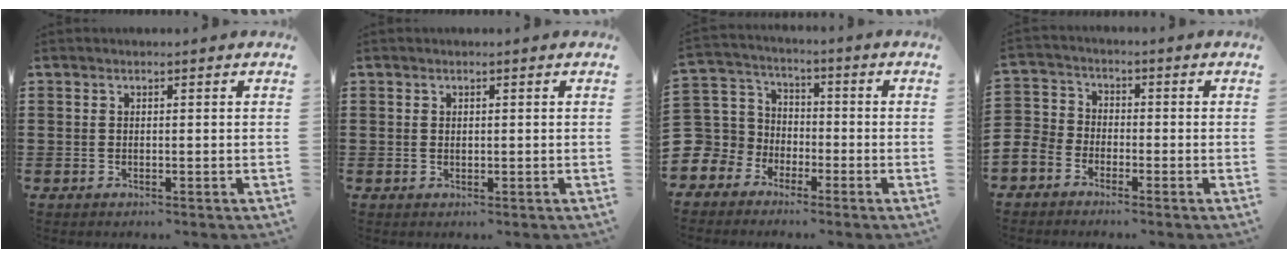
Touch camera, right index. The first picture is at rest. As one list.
[{"total": 0.5, "force": [0.3, 0.4, 0.1], "torque": [-0.003, 0.002, 0.007]}, {"total": 6.7, "force": [-2.0, 6.4, 0.3], "torque": [-0.066, -0.004, -0.048]}, {"total": 3.8, "force": [-2.9, 2.5, 0.2], "torque": [-0.038, -0.004, -0.070]}]